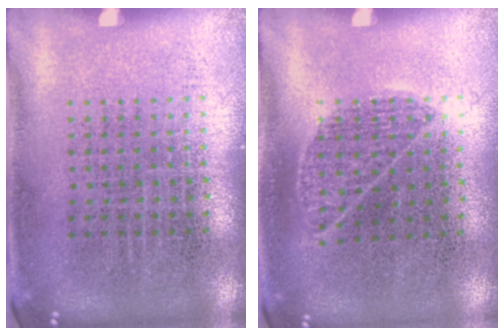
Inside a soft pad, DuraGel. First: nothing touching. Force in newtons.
{"total": 0.9, "press": 0.5, "slide": 0.7}